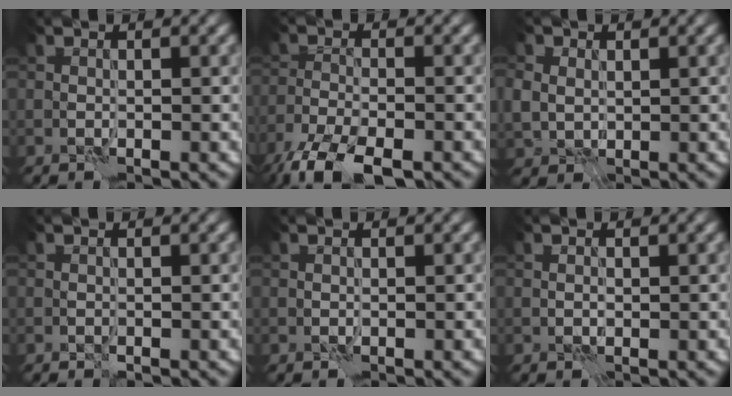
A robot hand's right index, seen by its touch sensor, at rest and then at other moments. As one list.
[{"total": 7.8, "force": [-5.8, 2.8, 4.4], "torque": [-0.087, -0.030, -0.110]}, {"total": 3.1, "force": [1.0, 2.7, 1.3], "torque": [-0.039, 0.006, 0.019]}, {"total": 0.0}, {"total": 0.0}, {"total": 0.0}]